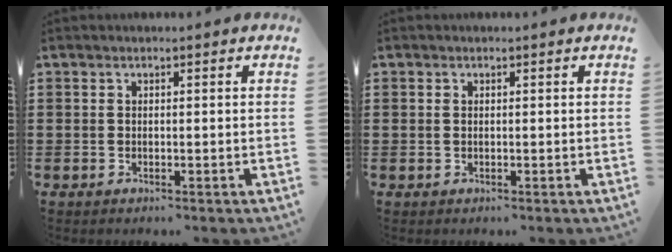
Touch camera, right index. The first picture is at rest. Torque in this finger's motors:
{"motor_torque": [-0.28, 0.98, -0.03, -0.01]}